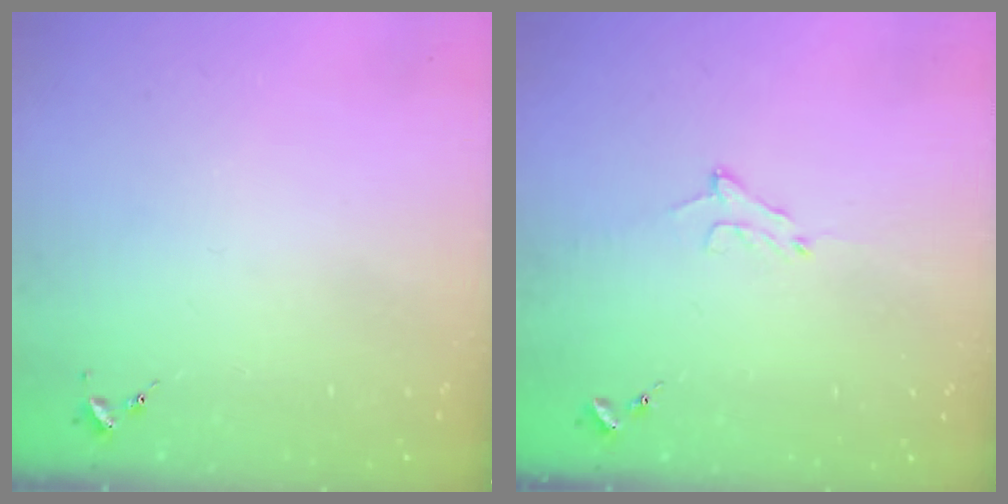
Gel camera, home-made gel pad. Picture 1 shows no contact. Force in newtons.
{"total": 7.5, "press": 7.5, "slide": 0.9}